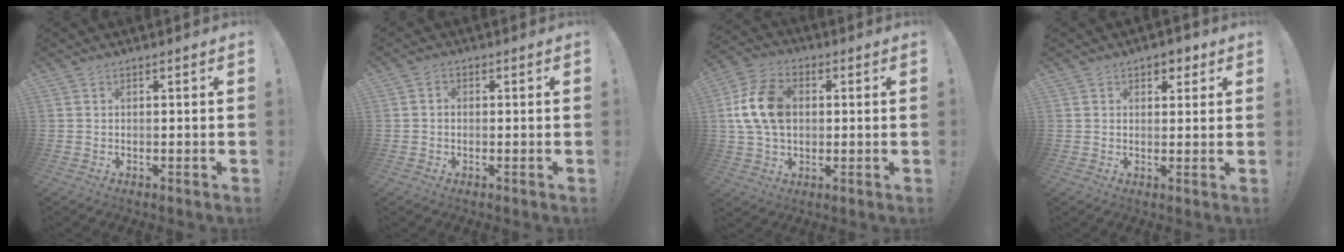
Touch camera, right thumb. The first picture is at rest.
{"total": 1.6, "force": [-0.6, 1.2, 0.8], "torque": [-0.016, 0.007, -0.010]}
{"total": 14.8, "force": [1.6, 10.6, 10.2], "torque": [-0.187, 0.009, 0.035]}
{"total": 3.7, "force": [2.1, 2.5, 1.7], "torque": [-0.001, -0.010, 0.031]}